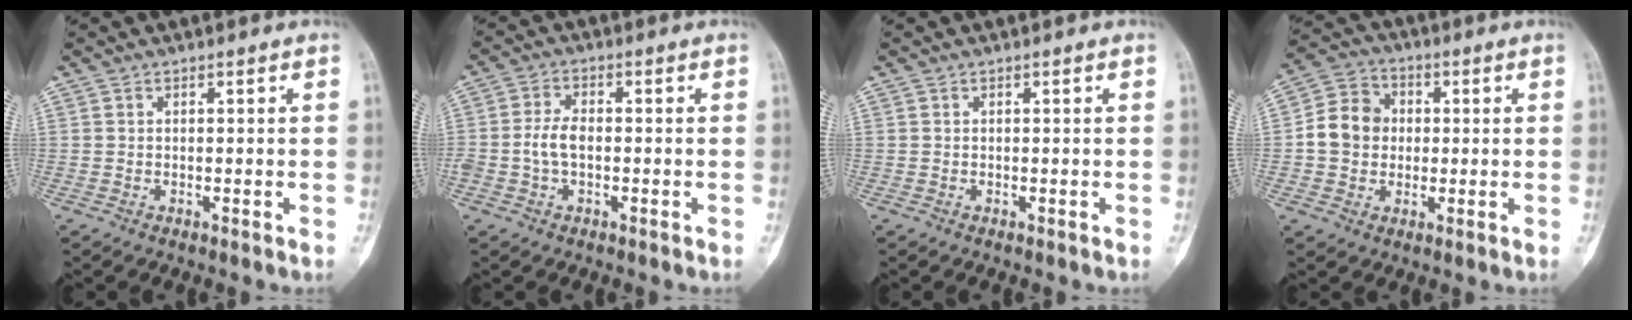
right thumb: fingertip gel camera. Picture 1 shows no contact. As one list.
[{"total": 4.5, "force": [-0.8, 2.6, 3.5], "torque": [-0.077, 0.013, -0.017]}, {"total": 0.0}, {"total": 9.1, "force": [0.0, 7.9, 4.4], "torque": [-0.057, 0.020, -0.012]}]